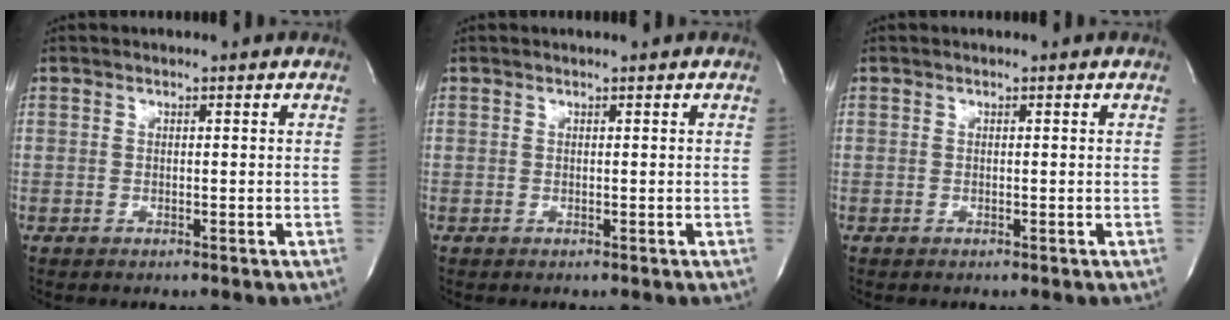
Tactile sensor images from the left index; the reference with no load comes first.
{"total": 0.0}
{"total": 0.0}